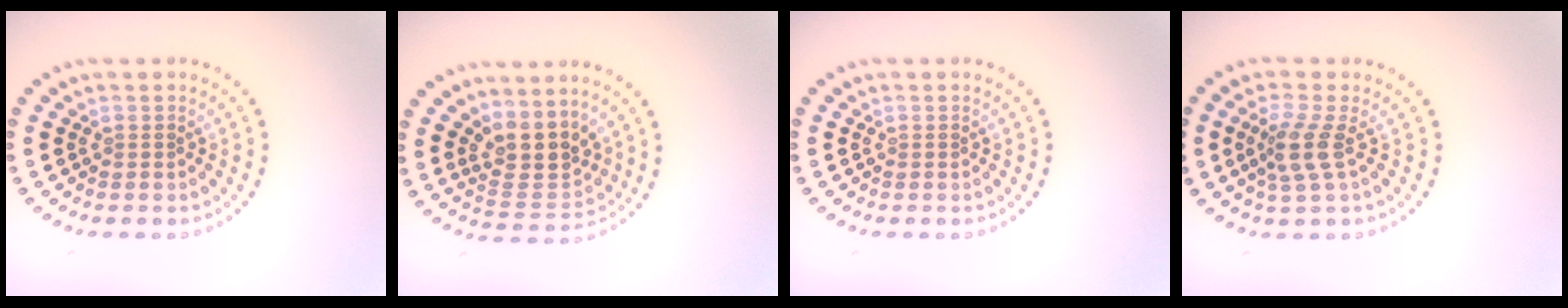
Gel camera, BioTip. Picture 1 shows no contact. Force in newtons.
{"total": 3.9, "press": 3.2, "slide": 2.2}
{"total": 0.0}
{"total": 2.7, "press": 2.1, "slide": 1.7}